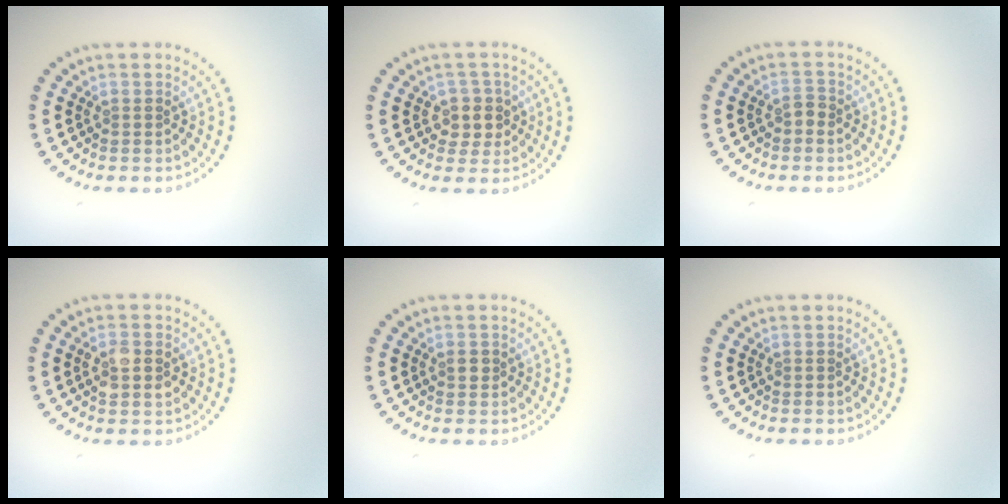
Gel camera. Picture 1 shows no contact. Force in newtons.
{"total": 2.5, "press": 2.2, "slide": 1.2}
{"total": 0.9, "press": 0.8, "slide": 0.3}
{"total": 2.7, "press": 2.7, "slide": 0.2}
{"total": 1.0, "press": 1.0, "slide": 0.2}
{"total": 0.0}